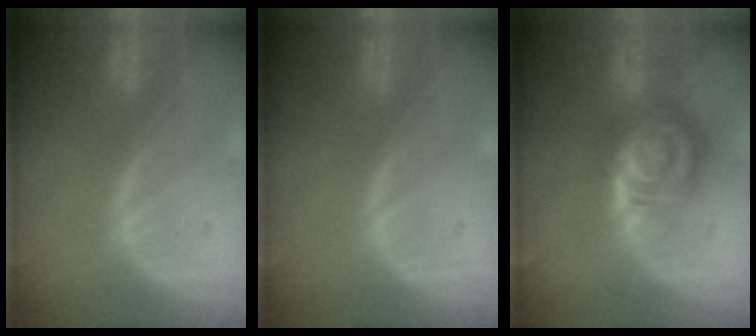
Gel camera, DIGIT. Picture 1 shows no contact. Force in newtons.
{"total": 0.0}
{"total": 8.0, "press": 7.0, "slide": 3.8}